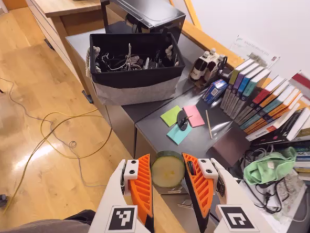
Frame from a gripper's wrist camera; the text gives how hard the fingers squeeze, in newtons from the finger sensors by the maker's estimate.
{"total": 10.4, "left": 10.8, "right": 10.0}